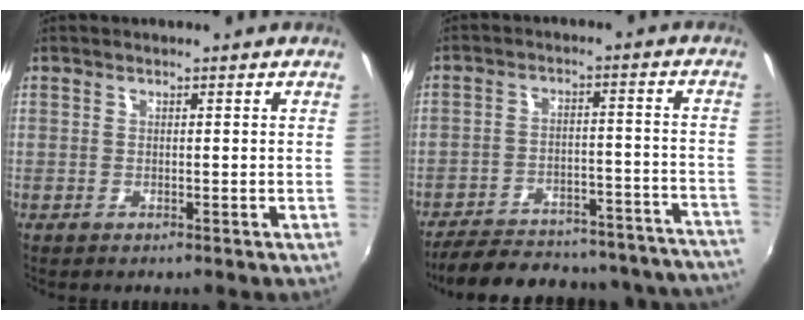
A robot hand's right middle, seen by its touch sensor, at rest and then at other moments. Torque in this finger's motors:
{"motor_torque": [1.09, -1.05, 0.19, 0.11]}